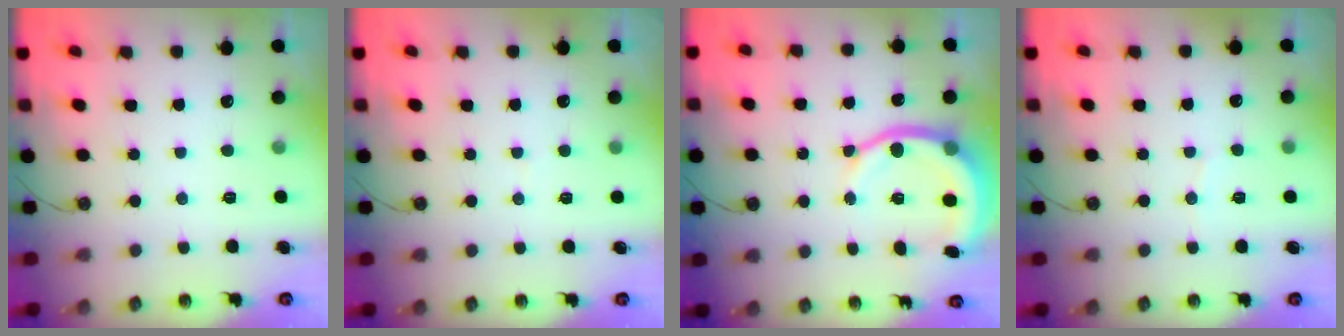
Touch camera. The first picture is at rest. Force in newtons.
{"total": 3.1, "press": 3.0, "slide": 0.3}
{"total": 10.7, "press": 10.6, "slide": 1.5}
{"total": 3.9, "press": 3.9, "slide": 0.4}